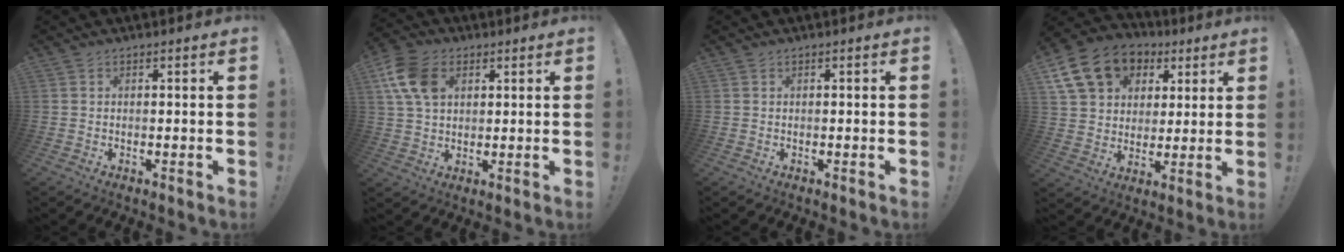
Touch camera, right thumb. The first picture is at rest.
{"total": 10.9, "force": [3.2, 7.6, 7.1], "torque": [-0.141, 0.006, 0.062]}
{"total": 0.0}
{"total": 16.7, "force": [7.4, 13.0, 7.5], "torque": [-0.106, -0.033, 0.150]}